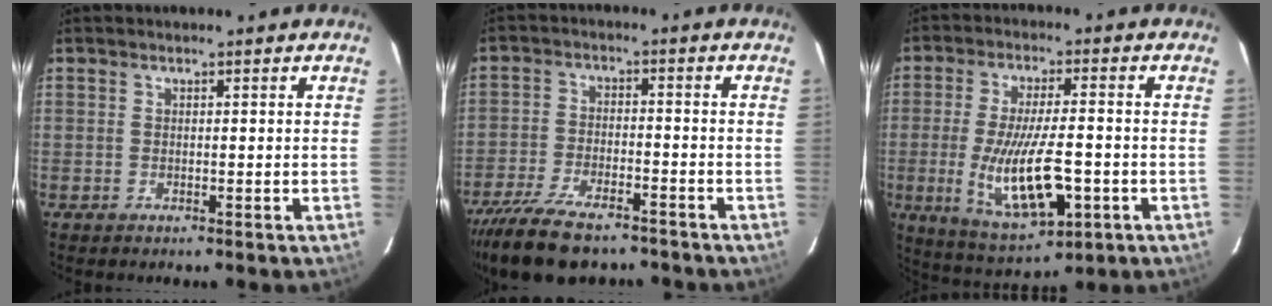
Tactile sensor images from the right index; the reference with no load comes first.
{"total": 14.9, "force": [-12.0, 4.8, 7.3], "torque": [-0.166, -0.025, -0.207]}
{"total": 15.5, "force": [-4.0, 4.9, 14.1], "torque": [-0.275, -0.029, -0.055]}